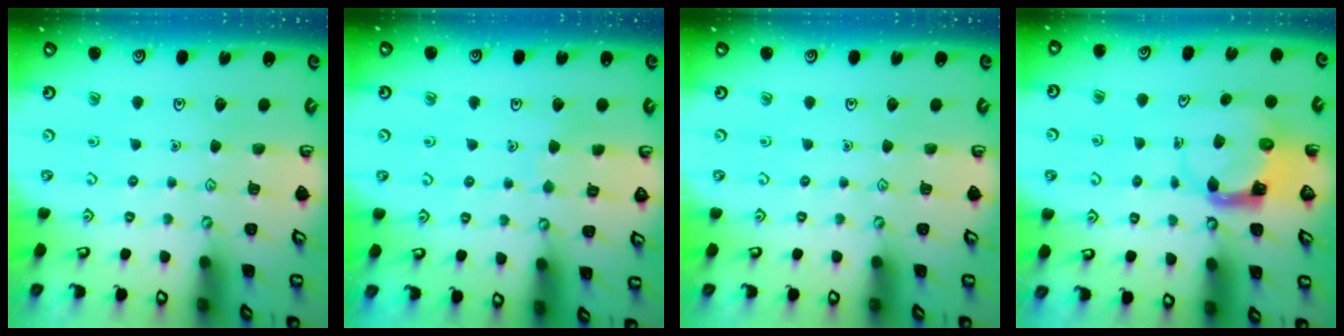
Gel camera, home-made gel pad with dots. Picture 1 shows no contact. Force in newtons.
{"total": 4.4, "press": 4.4, "slide": 0.4}
{"total": 0.0}
{"total": 3.9, "press": 3.8, "slide": 0.6}